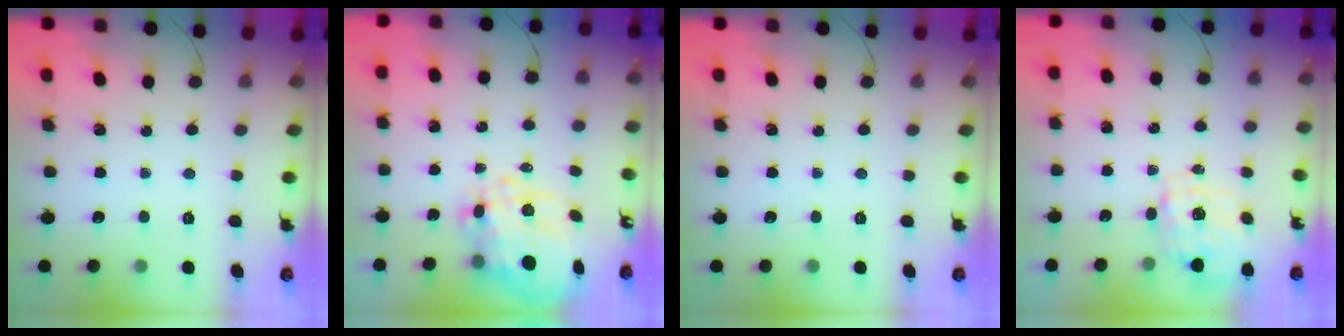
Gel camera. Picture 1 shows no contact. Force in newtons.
{"total": 13.9, "press": 13.6, "slide": 2.9}
{"total": 0.0}
{"total": 1.5, "press": 1.5, "slide": 0.5}